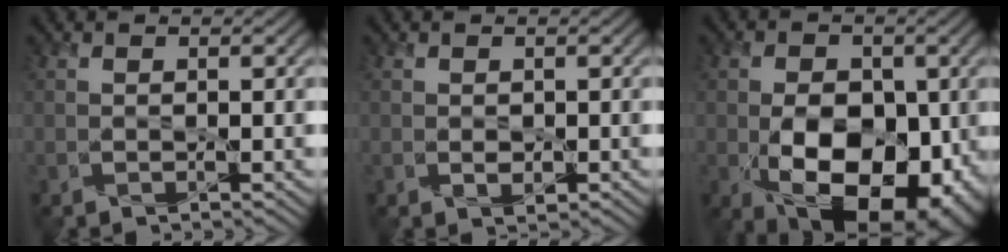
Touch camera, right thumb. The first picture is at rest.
{"total": 0.5, "force": [-0.1, 0.4, 0.3], "torque": [-0.006, -0.007, 0.006]}
{"total": 15.0, "force": [-3.9, 9.8, 10.8], "torque": [-0.149, -0.035, -0.037]}